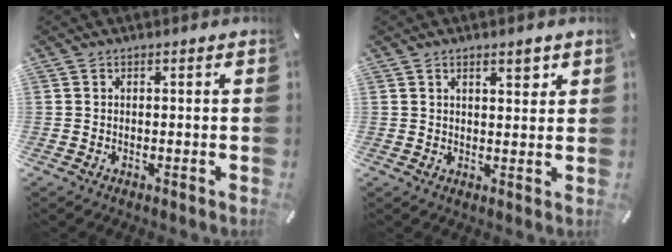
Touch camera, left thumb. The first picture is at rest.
{"total": 3.5, "force": [2.3, 1.3, 2.2], "torque": [-0.031, -0.007, 0.036]}